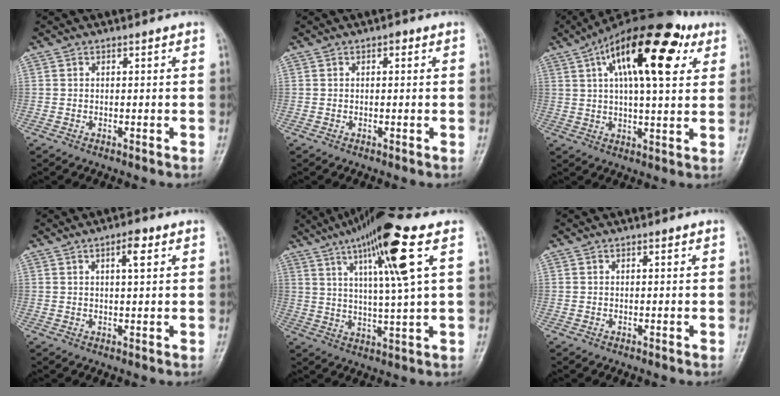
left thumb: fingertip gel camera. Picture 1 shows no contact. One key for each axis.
{"total": 0.9, "fx": 0.3, "fy": 0.6, "fz": 0.7, "tx": -0.001, "ty": 0.002, "tz": -0.001}
{"total": 20.8, "fx": 8.5, "fy": 8.1, "fz": 17.2, "tx": -0.260, "ty": 0.007, "tz": 0.128}
{"total": 3.5, "fx": 1.5, "fy": 1.0, "fz": 3.0, "tx": -0.044, "ty": 0.000, "tz": 0.021}
{"total": 15.8, "fx": 6.8, "fy": 1.3, "fz": 14.2, "tx": -0.247, "ty": -0.010, "tz": 0.114}
{"total": 0.0}